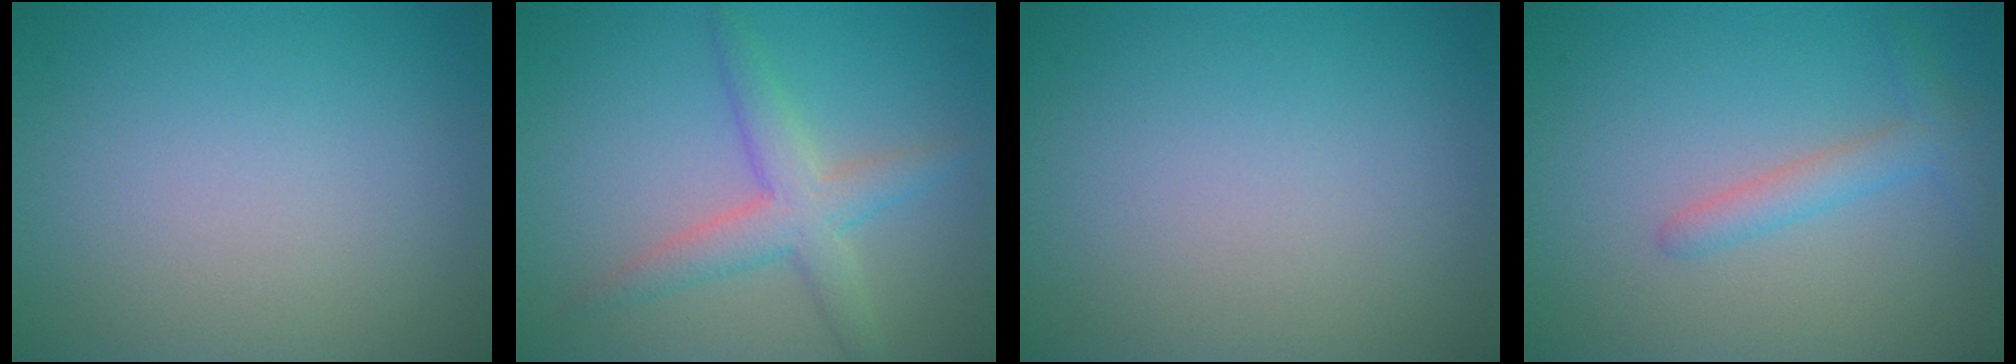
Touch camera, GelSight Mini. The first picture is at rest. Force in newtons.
{"total": 3.6, "press": 3.6, "slide": 0.1}
{"total": 0.0}
{"total": 2.1, "press": 2.1, "slide": 0.1}